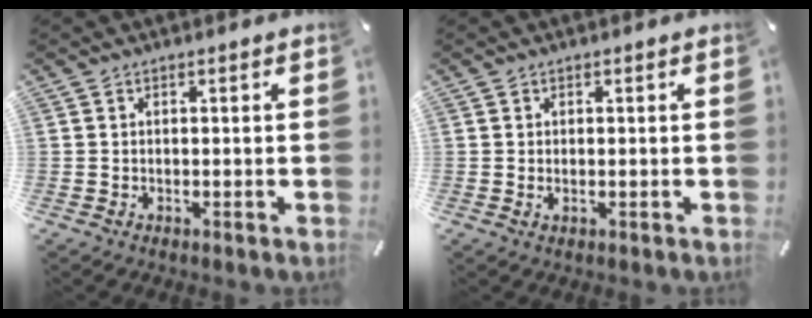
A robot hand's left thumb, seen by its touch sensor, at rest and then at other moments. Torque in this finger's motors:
{"motor_torque": [-0.20, -0.27, 0.09, -0.04, -0.07]}